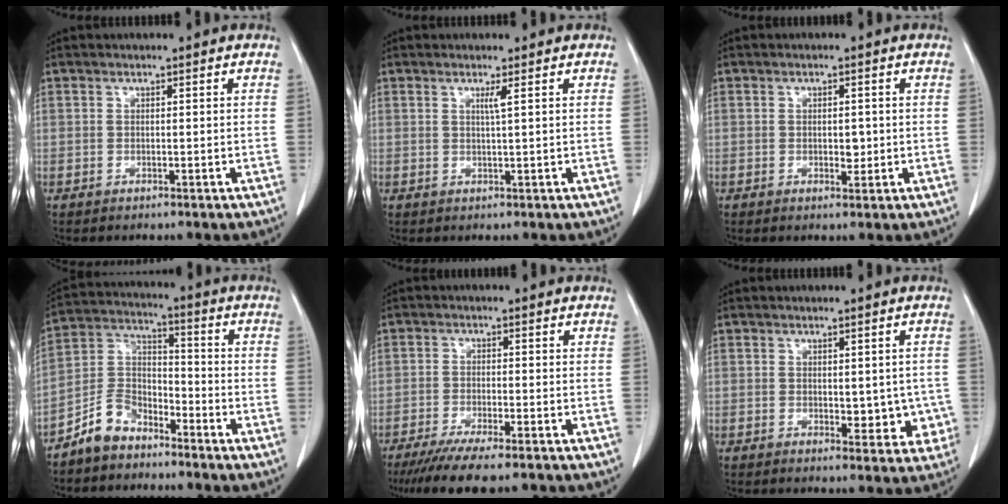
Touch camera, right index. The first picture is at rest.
{"total": 1.3, "force": [0.6, -0.4, 1.1], "torque": [-0.025, -0.005, 0.012]}
{"total": 1.9, "force": [-0.1, 1.0, 1.6], "torque": [-0.026, -0.002, 0.003]}
{"total": 7.6, "force": [-5.9, 4.2, 2.3], "torque": [-0.052, 0.017, -0.117]}
{"total": 9.6, "force": [-7.7, 0.8, 5.7], "torque": [-0.081, -0.020, -0.120]}
{"total": 5.3, "force": [-0.5, 2.8, 4.4], "torque": [-0.036, 0.000, 0.002]}